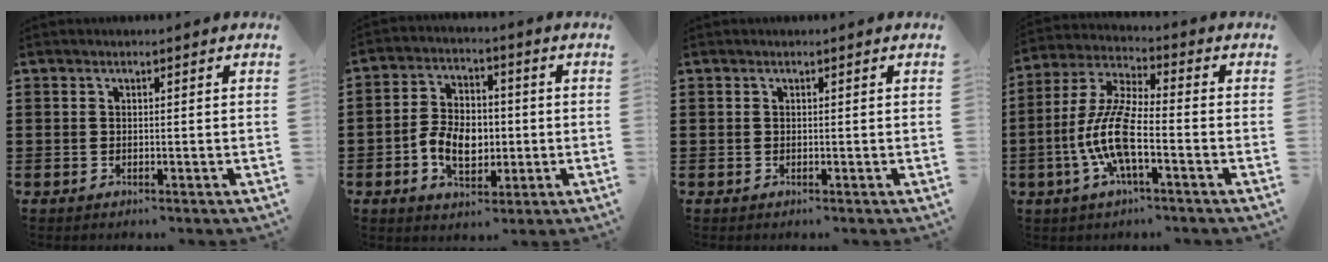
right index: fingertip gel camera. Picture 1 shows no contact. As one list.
[{"total": 7.4, "force": [-1.5, 5.0, 5.2], "torque": [-0.109, 0.005, -0.032]}, {"total": 0.0}, {"total": 9.7, "force": [-3.1, 2.5, 8.8], "torque": [-0.210, -0.014, -0.067]}]